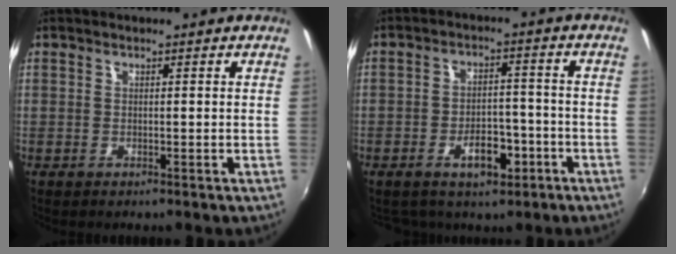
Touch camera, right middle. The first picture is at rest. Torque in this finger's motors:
{"motor_torque": [0.92, -1.08, 0.18, 0.08]}